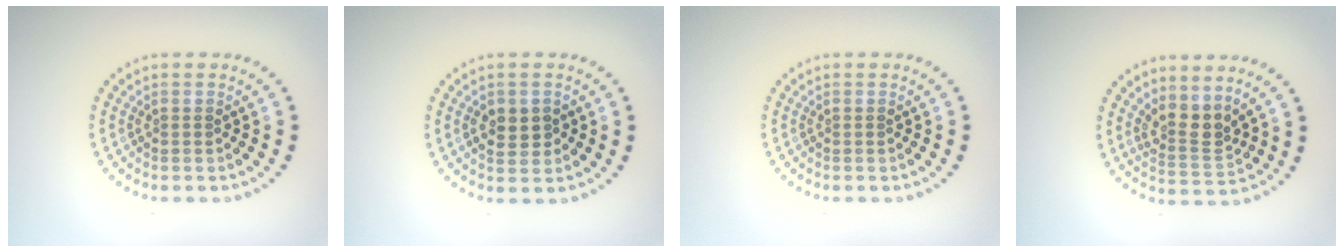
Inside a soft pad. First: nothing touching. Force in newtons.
{"total": 2.4, "press": 2.3, "slide": 0.3}
{"total": 0.0}
{"total": 2.9, "press": 2.3, "slide": 1.6}